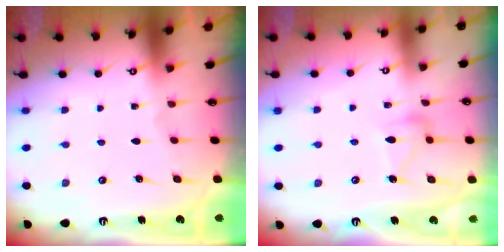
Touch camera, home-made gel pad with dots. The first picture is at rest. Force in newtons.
{"total": 9.5, "press": 9.5, "slide": 0.6}